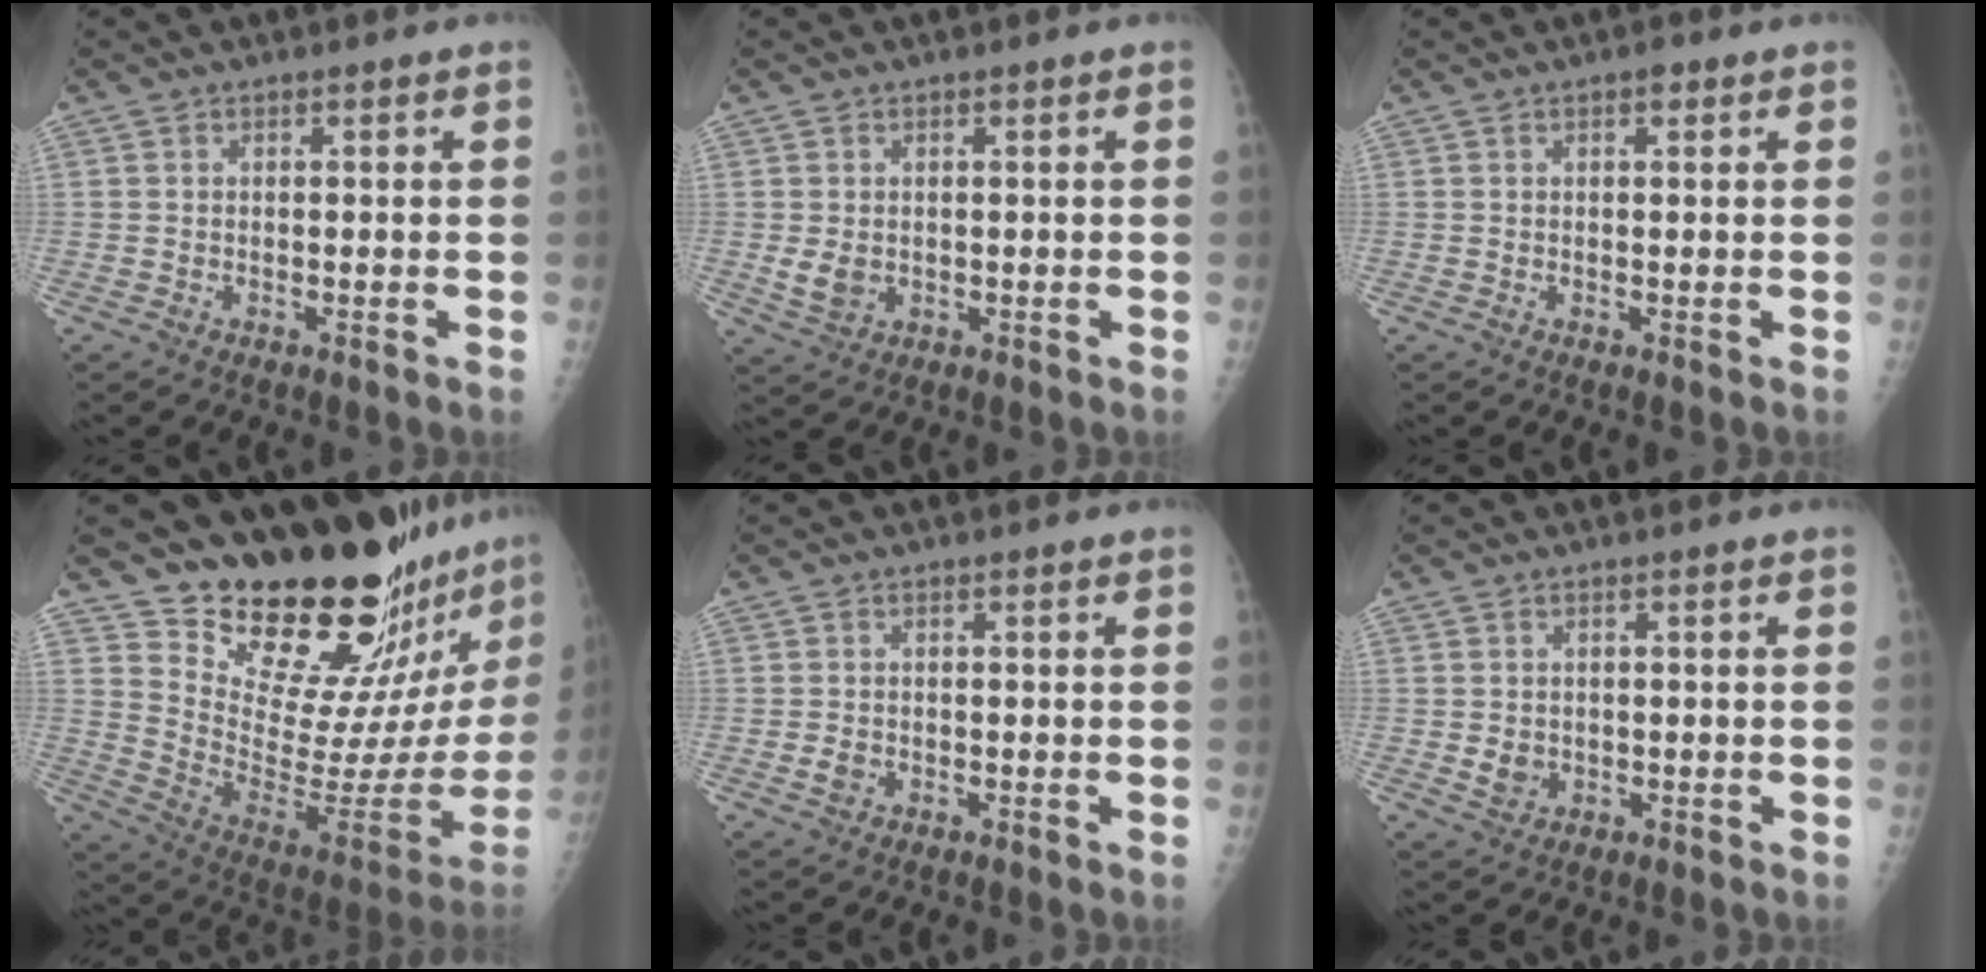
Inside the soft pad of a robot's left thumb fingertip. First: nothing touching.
{"total": 3.3, "force": [0.1, 2.7, 2.0], "torque": [-0.031, -0.007, 0.012]}
{"total": 1.3, "force": [0.8, 0.6, 0.9], "torque": [-0.008, -0.001, 0.008]}
{"total": 24.4, "force": [21.9, 4.6, 9.7], "torque": [-0.104, -0.215, 0.315]}
{"total": 1.5, "force": [-0.3, 1.3, 0.8], "torque": [-0.010, 0.001, -0.002]}
{"total": 2.6, "force": [-0.1, 2.3, 1.2], "torque": [-0.012, -0.001, 0.008]}